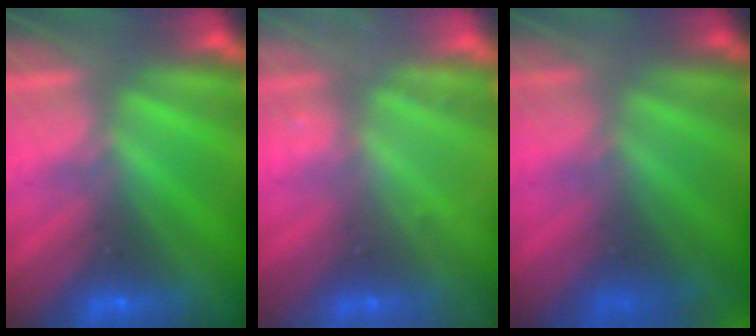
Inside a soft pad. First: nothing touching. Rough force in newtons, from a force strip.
{"total": 2.3}
{"total": 10.6}